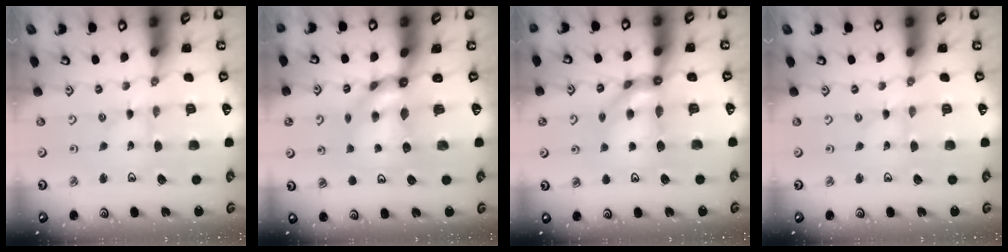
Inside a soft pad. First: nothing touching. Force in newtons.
{"total": 7.8, "press": 7.8, "slide": 0.5}
{"total": 10.9, "press": 10.8, "slide": 1.0}
{"total": 0.0}